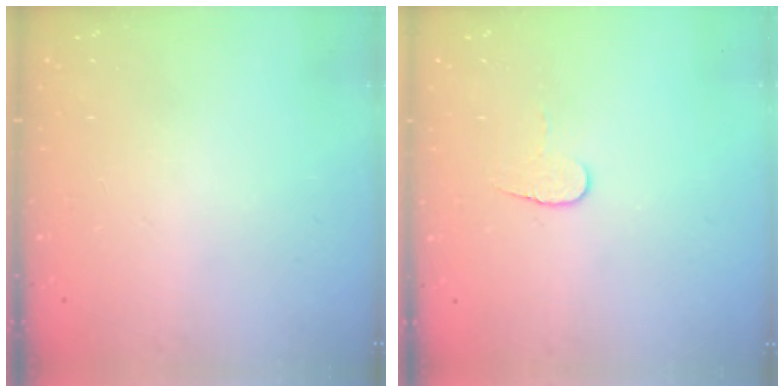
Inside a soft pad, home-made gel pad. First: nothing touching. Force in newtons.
{"total": 5.3, "press": 5.3, "slide": 0.5}